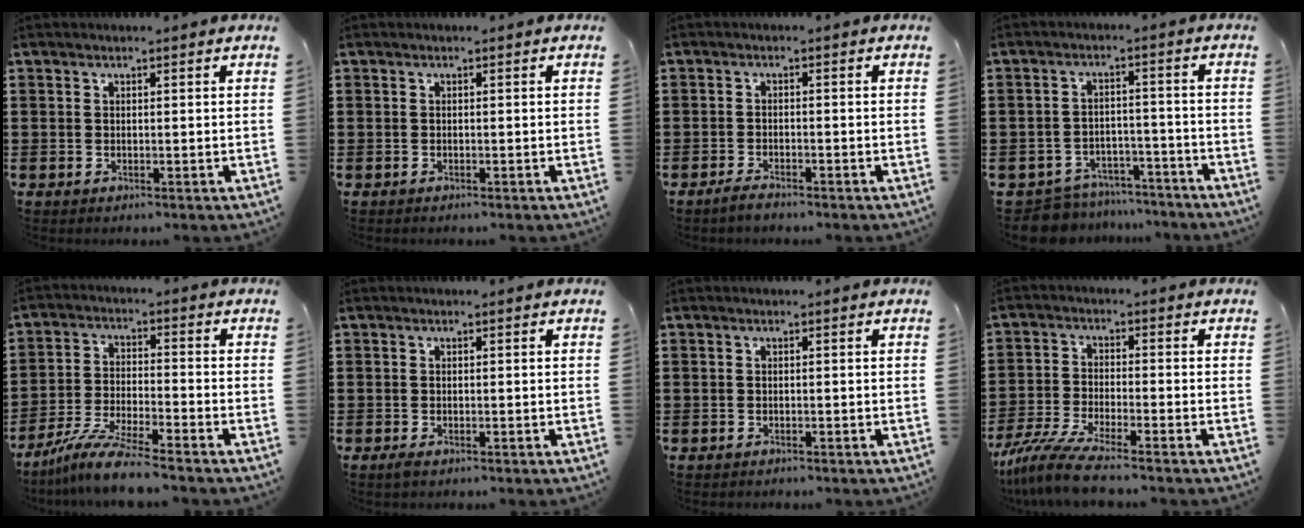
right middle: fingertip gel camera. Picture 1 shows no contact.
{"total": 0.0}
{"total": 1.8, "force": [-1.5, 0.3, 0.8], "torque": [-0.024, -0.003, -0.032]}
{"total": 6.2, "force": [-6.1, 1.1, 0.4], "torque": [-0.020, 0.011, -0.124]}
{"total": 7.9, "force": [-7.0, -0.1, 3.8], "torque": [-0.082, -0.009, -0.135]}
{"total": 0.7, "force": [-0.4, 0.2, 0.5], "torque": [-0.011, -0.005, -0.006]}
{"total": 0.6, "force": [-0.6, 0.2, 0.0], "torque": [0.000, 0.001, -0.013]}
{"total": 6.8, "force": [-5.7, 0.2, 3.7], "torque": [-0.099, -0.023, -0.115]}